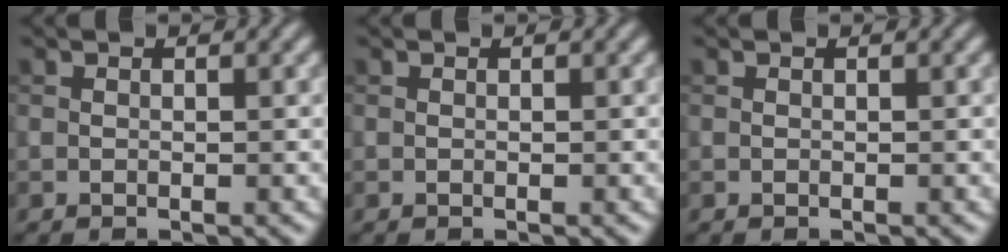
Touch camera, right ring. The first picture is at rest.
{"total": 0.0}
{"total": 0.0}